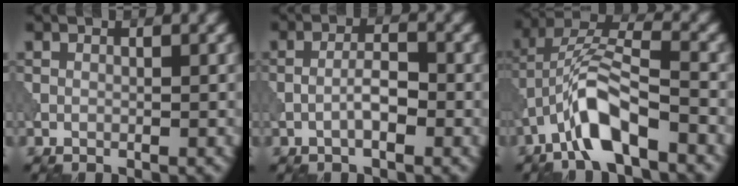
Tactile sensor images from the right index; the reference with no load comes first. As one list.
[{"total": 2.3, "force": [-0.9, 0.6, 2.0], "torque": [-0.038, 0.009, -0.020]}, {"total": 6.9, "force": [-3.7, 2.0, 5.5], "torque": [-0.106, 0.014, -0.075]}]